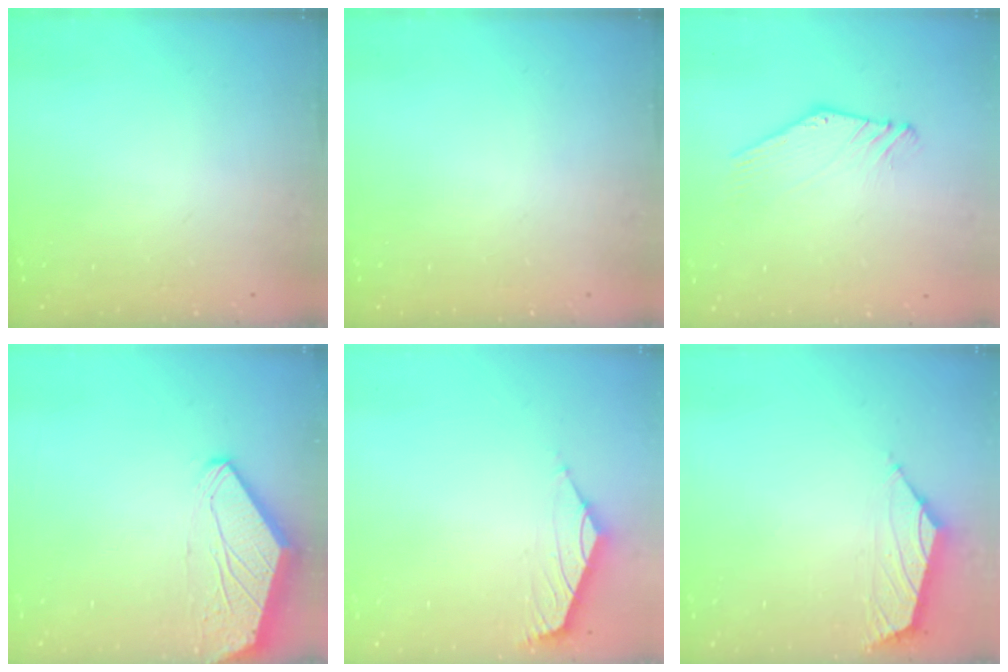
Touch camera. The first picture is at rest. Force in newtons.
{"total": 0.0}
{"total": 2.0, "press": 2.0, "slide": 0.0}
{"total": 0.0}
{"total": 1.6, "press": 1.4, "slide": 0.7}
{"total": 1.6, "press": 1.5, "slide": 0.6}